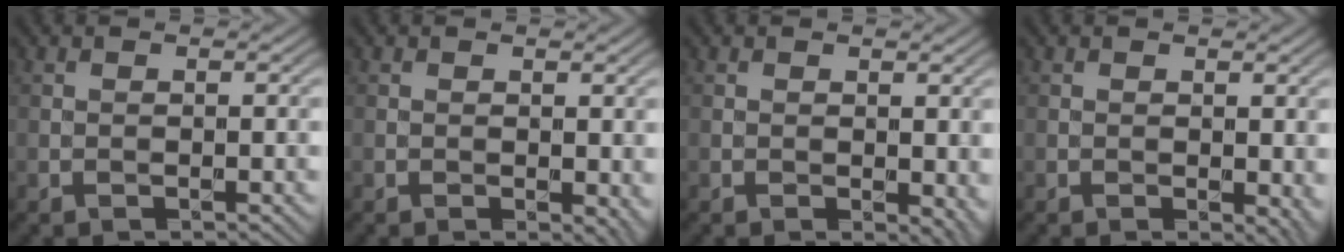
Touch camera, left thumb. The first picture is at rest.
{"total": 2.1, "force": [-0.2, 1.1, 1.8], "torque": [-0.019, -0.009, 0.000]}
{"total": 2.8, "force": [-0.3, 1.6, 2.3], "torque": [-0.025, -0.008, -0.001]}
{"total": 2.3, "force": [-0.1, 1.3, 2.0], "torque": [-0.020, -0.007, 0.001]}